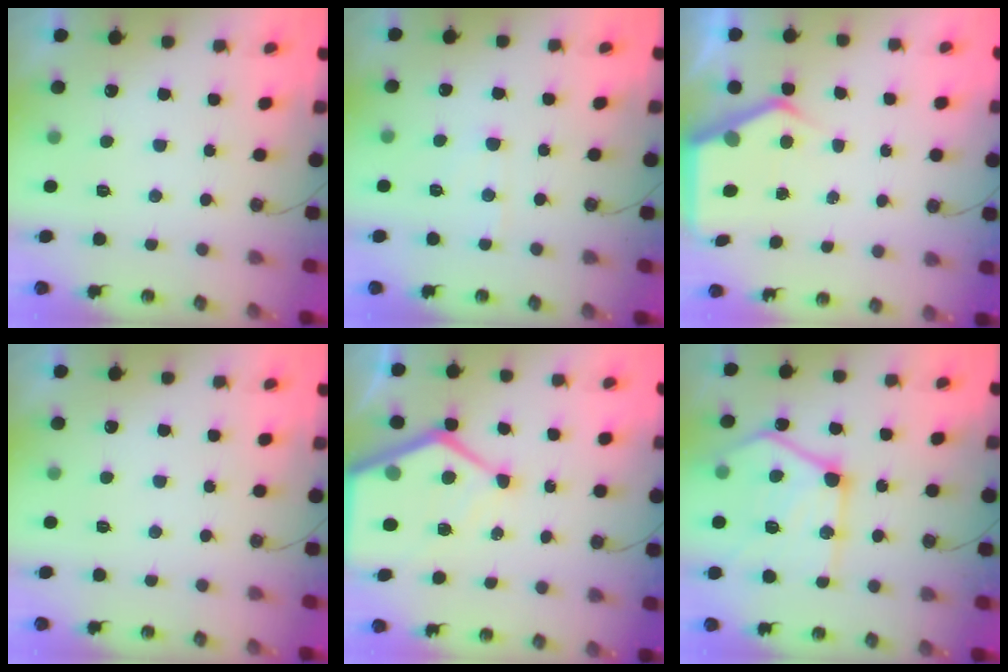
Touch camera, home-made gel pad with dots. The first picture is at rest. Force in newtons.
{"total": 5.0, "press": 5.0, "slide": 0.6}
{"total": 4.9, "press": 4.9, "slide": 0.3}
{"total": 0.0}
{"total": 13.0, "press": 12.9, "slide": 1.3}
{"total": 22.2, "press": 22.2, "slide": 1.9}